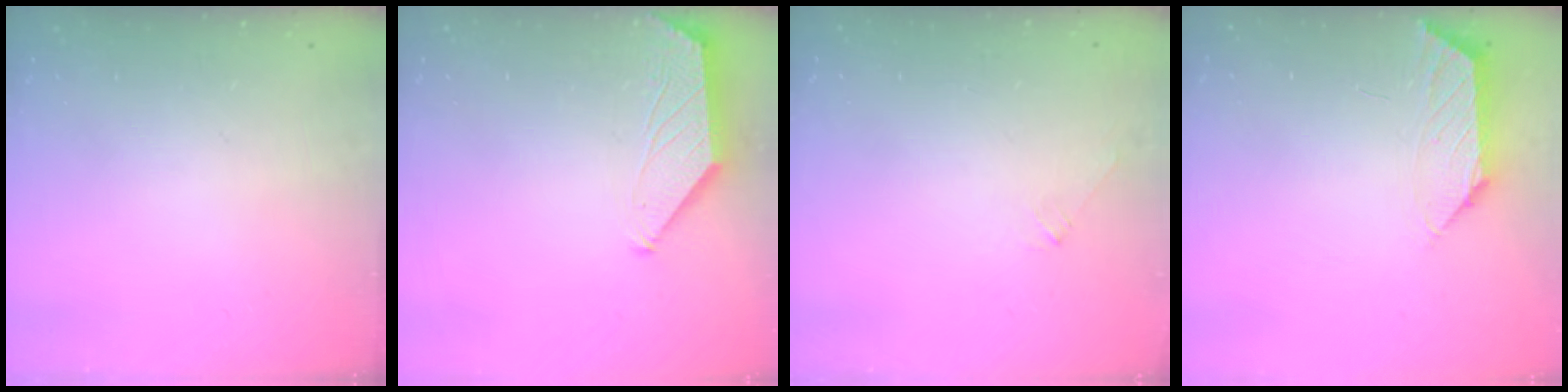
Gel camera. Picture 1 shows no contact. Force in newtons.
{"total": 0.0}
{"total": 2.3, "press": 2.3, "slide": 0.5}
{"total": 1.8, "press": 1.7, "slide": 0.5}